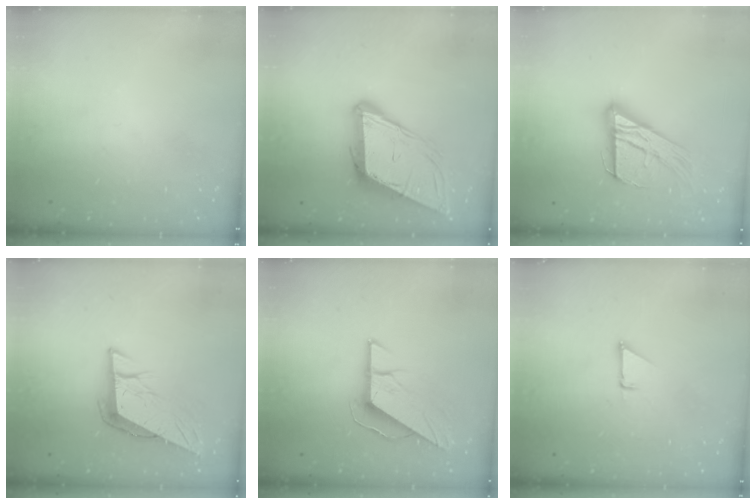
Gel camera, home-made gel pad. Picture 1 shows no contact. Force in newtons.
{"total": 12.8, "press": 12.3, "slide": 3.6}
{"total": 17.6, "press": 17.5, "slide": 1.7}
{"total": 11.0, "press": 10.5, "slide": 3.0}
{"total": 8.8, "press": 8.8, "slide": 0.4}
{"total": 1.5, "press": 1.5, "slide": 0.1}